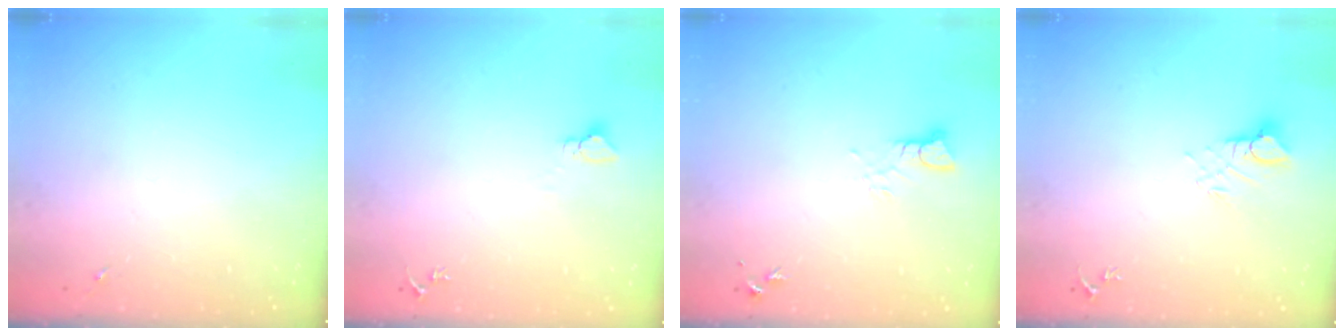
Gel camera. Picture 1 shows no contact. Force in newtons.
{"total": 2.9, "press": 2.9, "slide": 0.1}
{"total": 3.3, "press": 3.3, "slide": 0.4}
{"total": 5.0, "press": 5.0, "slide": 0.3}